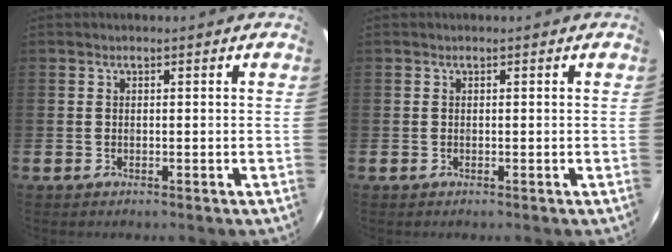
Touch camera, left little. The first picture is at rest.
{"total": 0.0}